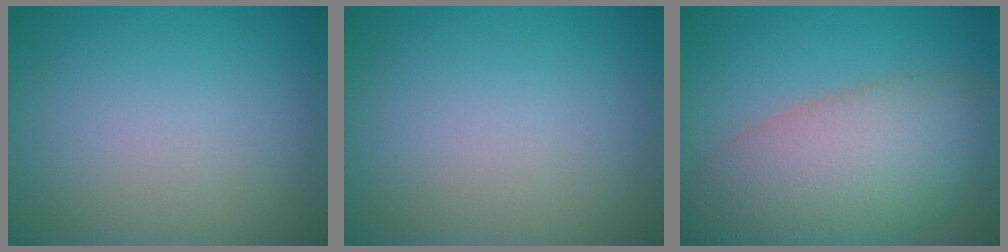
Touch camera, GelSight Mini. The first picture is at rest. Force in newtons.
{"total": 0.0}
{"total": 11.2, "press": 11.2, "slide": 0.7}